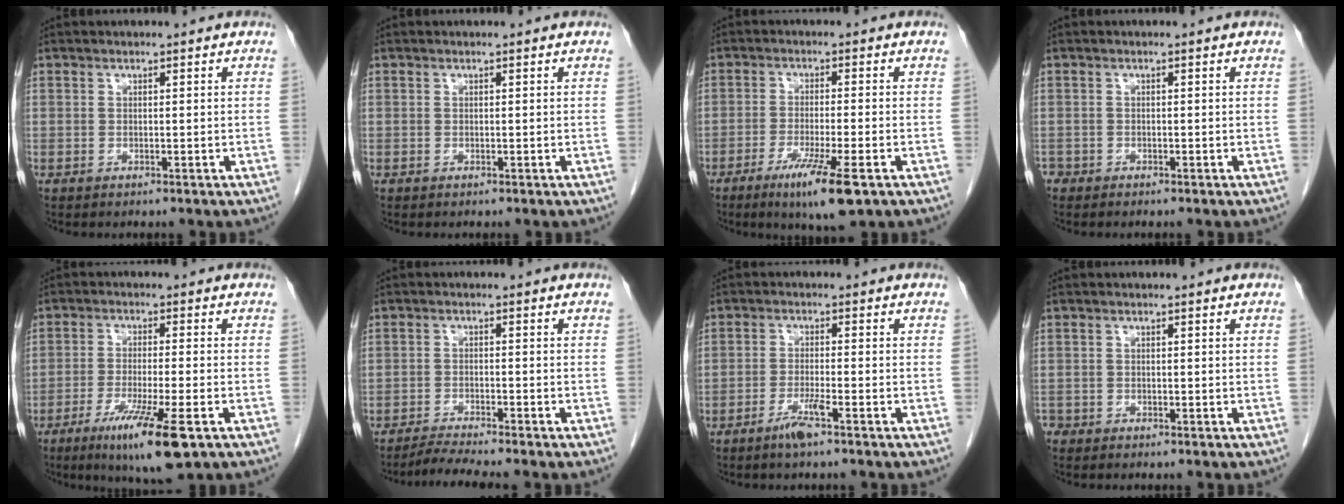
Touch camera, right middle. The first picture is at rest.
{"total": 0.0}
{"total": 8.3, "force": [-4.5, 0.2, 7.0], "torque": [-0.129, -0.025, -0.073]}
{"total": 1.1, "force": [-0.8, 0.8, 0.2], "torque": [-0.008, 0.001, -0.014]}
{"total": 10.4, "force": [-5.5, 0.4, 8.8], "torque": [-0.163, -0.032, -0.088]}
{"total": 4.4, "force": [-4.0, -1.3, 1.5], "torque": [-0.036, -0.021, -0.072]}
{"total": 3.4, "force": [-2.3, -0.2, 2.5], "torque": [-0.051, -0.006, -0.045]}
{"total": 1.2, "force": [-0.8, 0.8, 0.2], "torque": [-0.009, 0.001, -0.014]}